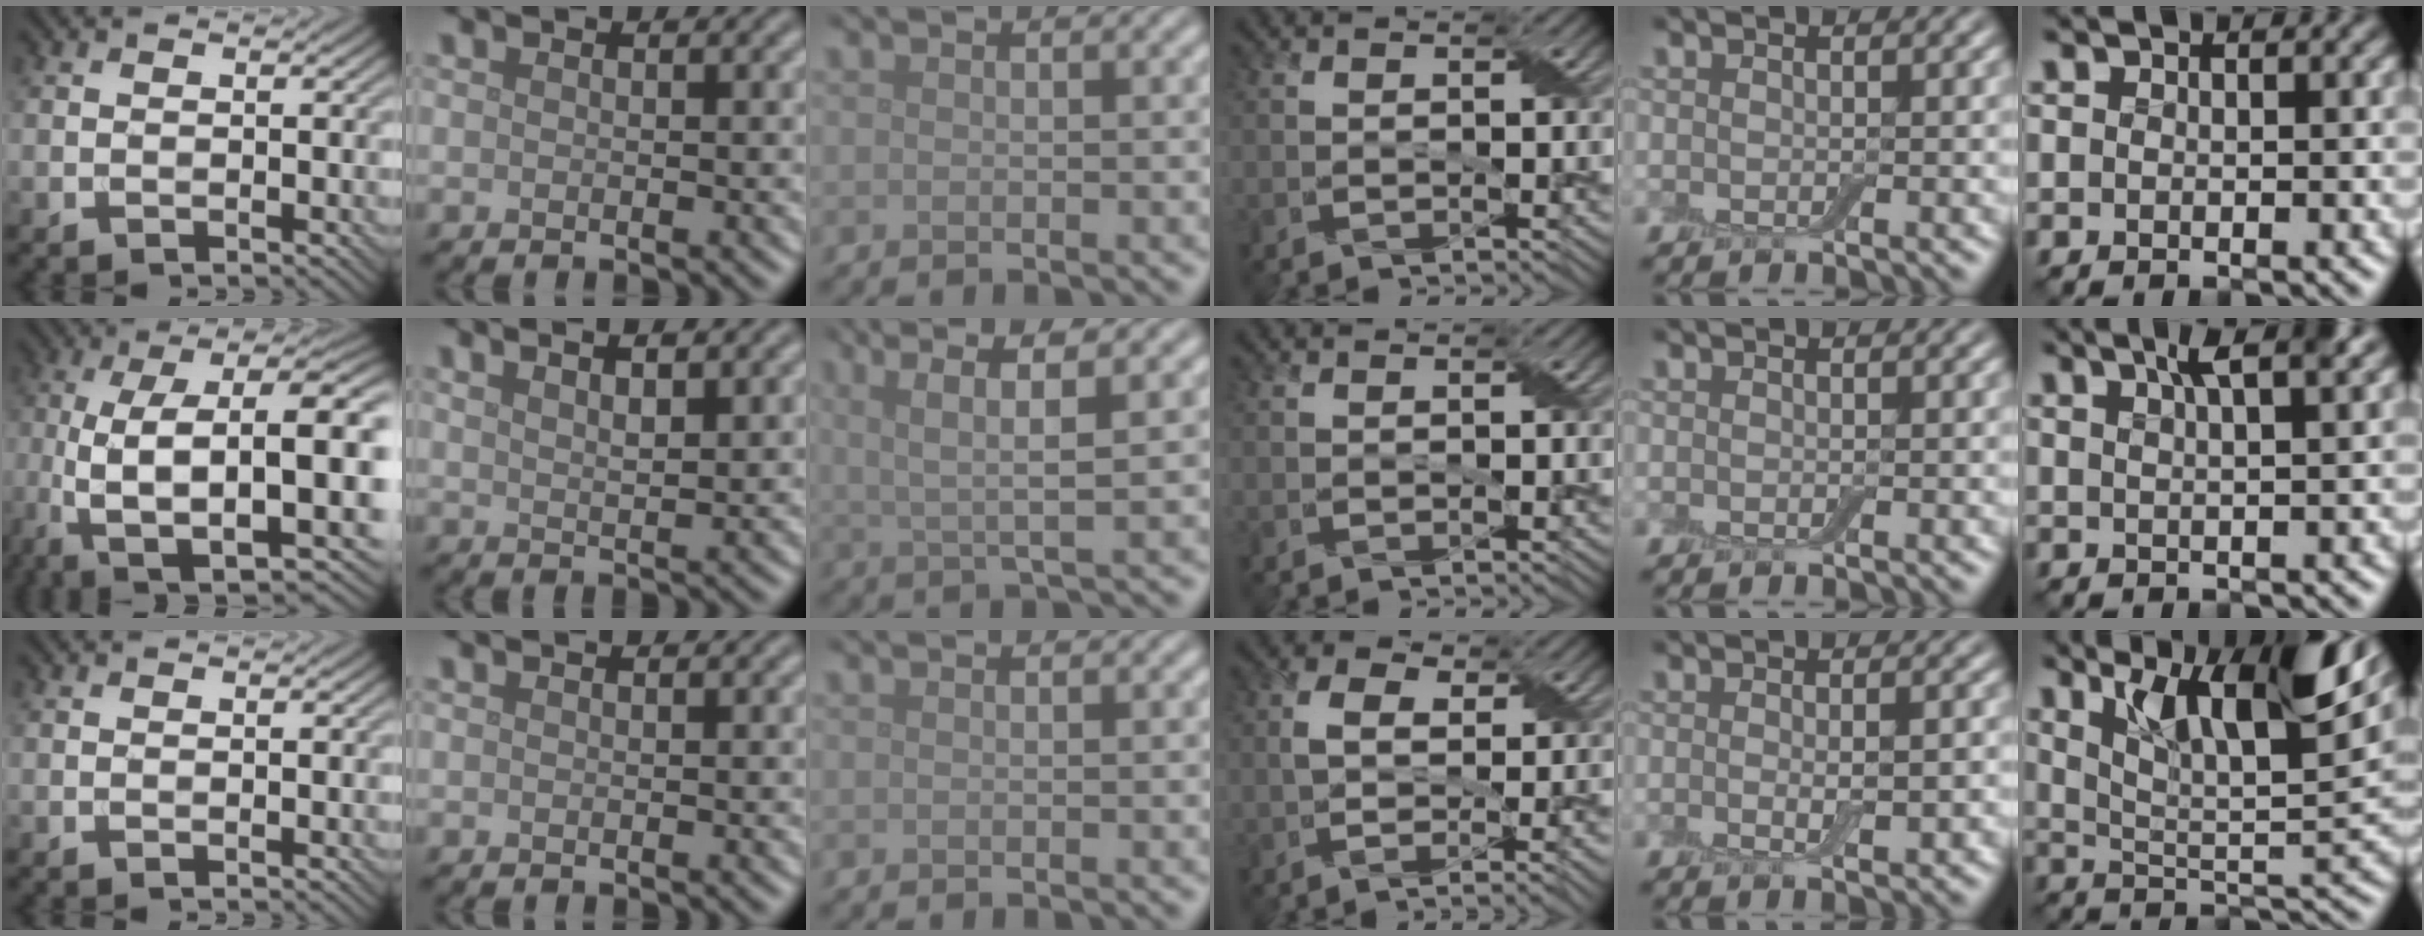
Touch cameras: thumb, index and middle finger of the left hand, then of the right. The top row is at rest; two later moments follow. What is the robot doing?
{"motion": "peel", "object": "bubble wrap"}